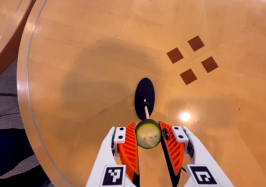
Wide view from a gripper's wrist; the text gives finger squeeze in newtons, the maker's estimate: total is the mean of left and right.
{"total": 9.2, "left": 8.8, "right": 9.6}